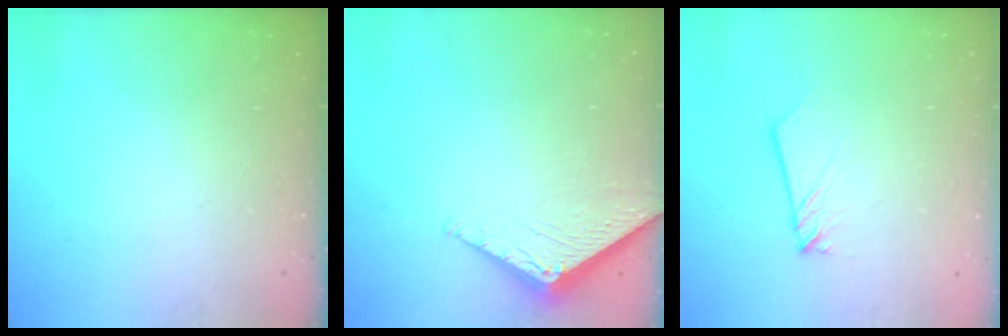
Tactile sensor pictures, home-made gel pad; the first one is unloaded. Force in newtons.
{"total": 2.8, "press": 2.8, "slide": 0.3}
{"total": 1.9, "press": 1.9, "slide": 0.2}